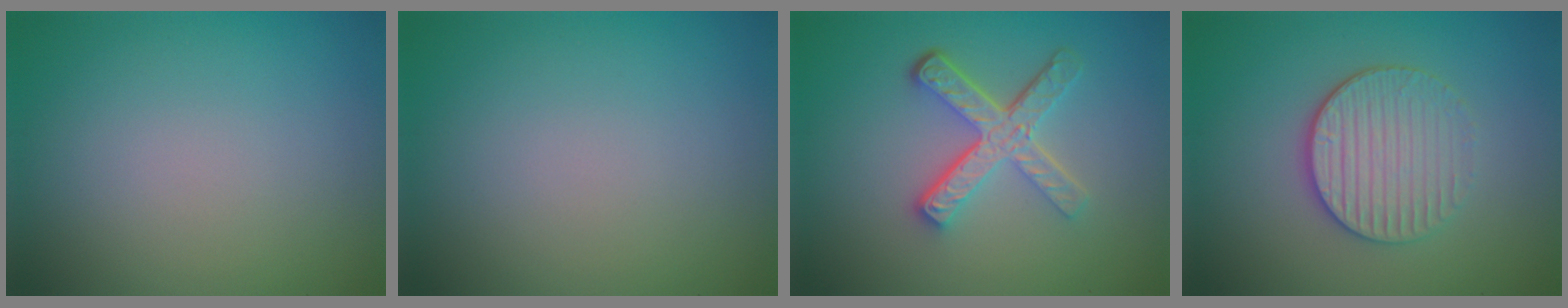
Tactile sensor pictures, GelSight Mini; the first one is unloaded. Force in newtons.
{"total": 0.0}
{"total": 5.0, "press": 3.6, "slide": 3.5}
{"total": 4.0, "press": 3.5, "slide": 2.0}